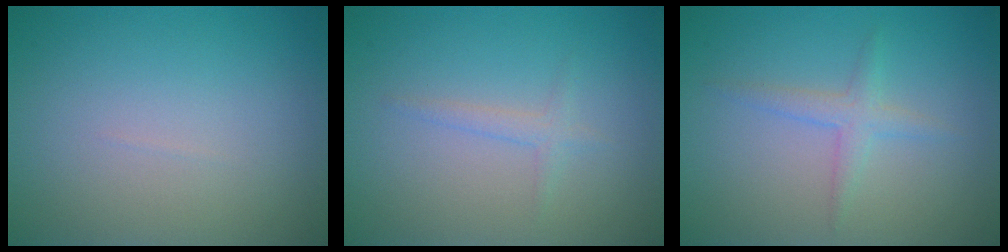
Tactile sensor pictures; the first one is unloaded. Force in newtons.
{"total": 1.2, "press": 1.2, "slide": 0.1}
{"total": 1.8, "press": 1.8, "slide": 0.1}